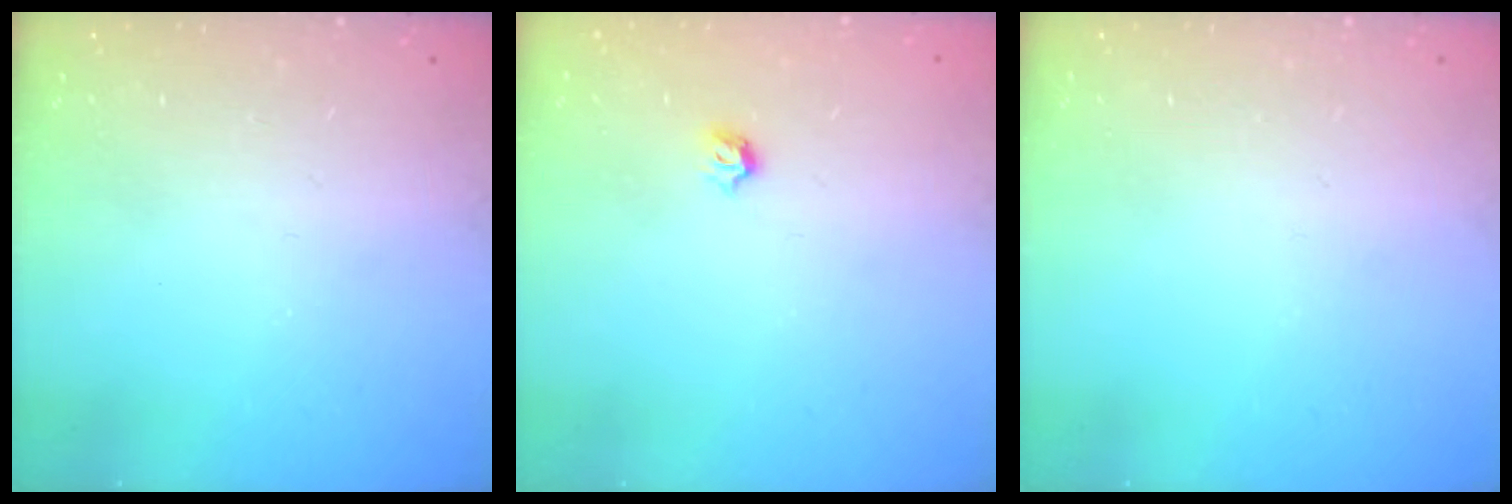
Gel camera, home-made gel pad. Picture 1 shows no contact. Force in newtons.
{"total": 3.2, "press": 3.1, "slide": 0.7}
{"total": 0.0}